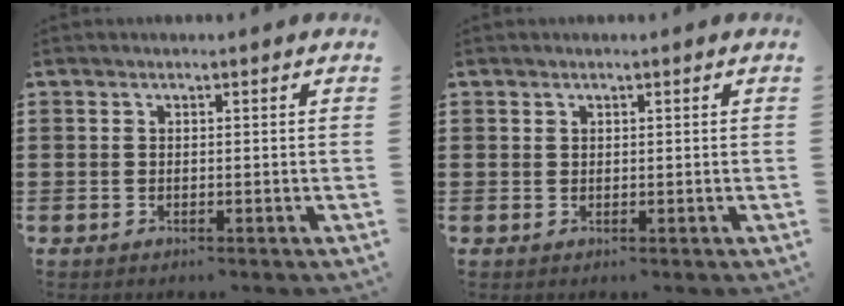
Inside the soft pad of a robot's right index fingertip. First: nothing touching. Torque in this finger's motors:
{"motor_torque": [-0.38, 0.16, -0.07, -0.01]}